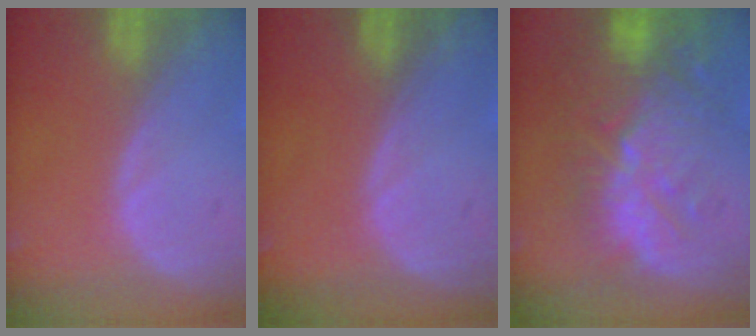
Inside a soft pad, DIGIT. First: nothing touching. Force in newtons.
{"total": 0.0}
{"total": 11.2, "press": 9.9, "slide": 5.2}